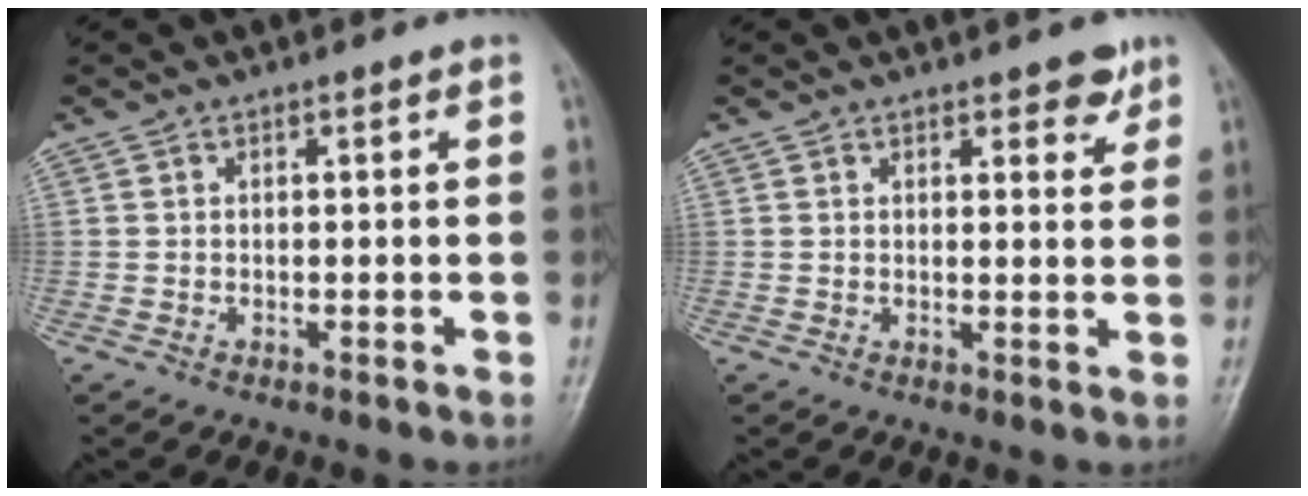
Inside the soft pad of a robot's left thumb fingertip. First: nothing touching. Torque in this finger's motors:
{"motor_torque": [0.23, 0.46, -0.15, -0.18, 0.04]}